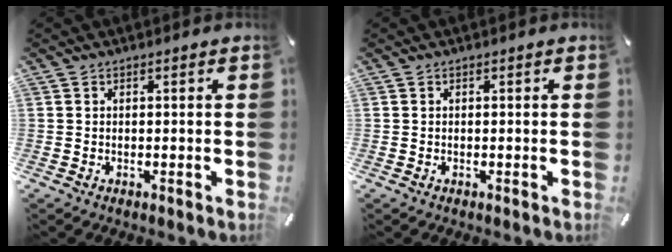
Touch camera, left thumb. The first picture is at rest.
{"total": 0.0}